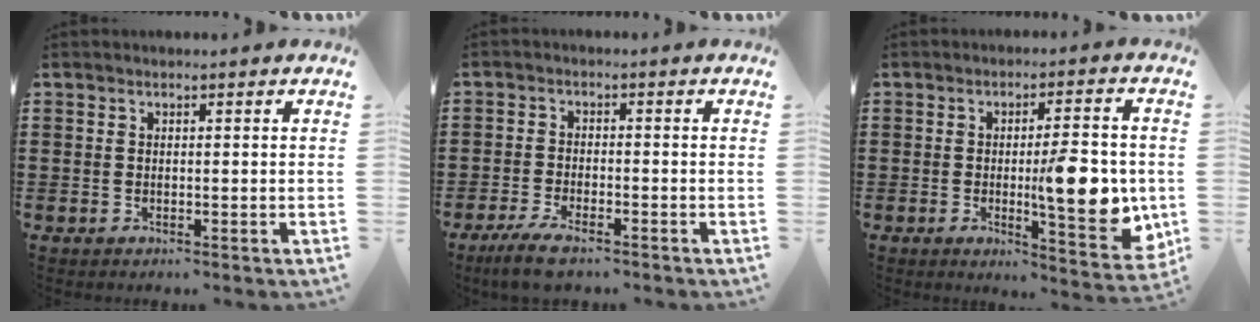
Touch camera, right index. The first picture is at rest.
{"total": 4.1, "force": [-3.3, 0.7, 2.3], "torque": [-0.059, -0.006, -0.068]}
{"total": 11.2, "force": [-1.0, 2.8, 10.8], "torque": [-0.137, -0.015, -0.017]}